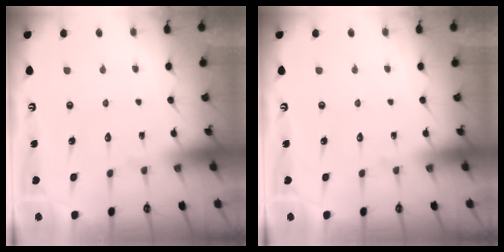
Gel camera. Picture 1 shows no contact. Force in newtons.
{"total": 0.0}